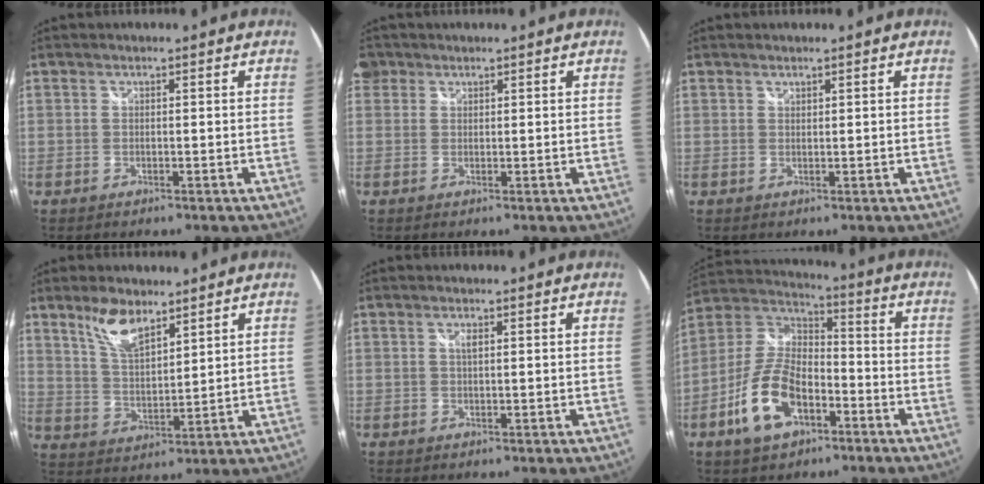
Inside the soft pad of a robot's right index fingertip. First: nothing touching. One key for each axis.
{"total": 2.6, "fx": 0.6, "fy": 2.5, "fz": 0.5, "tx": -0.010, "ty": 0.006, "tz": 0.004}
{"total": 0.6, "fx": 0.6, "fy": 0.2, "fz": 0.1, "tx": 0.000, "ty": 0.000, "tz": 0.011}
{"total": 8.2, "fx": 5.8, "fy": 3.1, "fz": 4.9, "tx": -0.092, "ty": 0.006, "tz": 0.116}
{"total": 1.1, "fx": 0.4, "fy": 0.3, "fz": 1.0, "tx": -0.017, "ty": 0.002, "tz": 0.005}
{"total": 14.8, "fx": -6.4, "fy": 8.0, "fz": 10.6, "tx": -0.226, "ty": 0.008, "tz": -0.115}